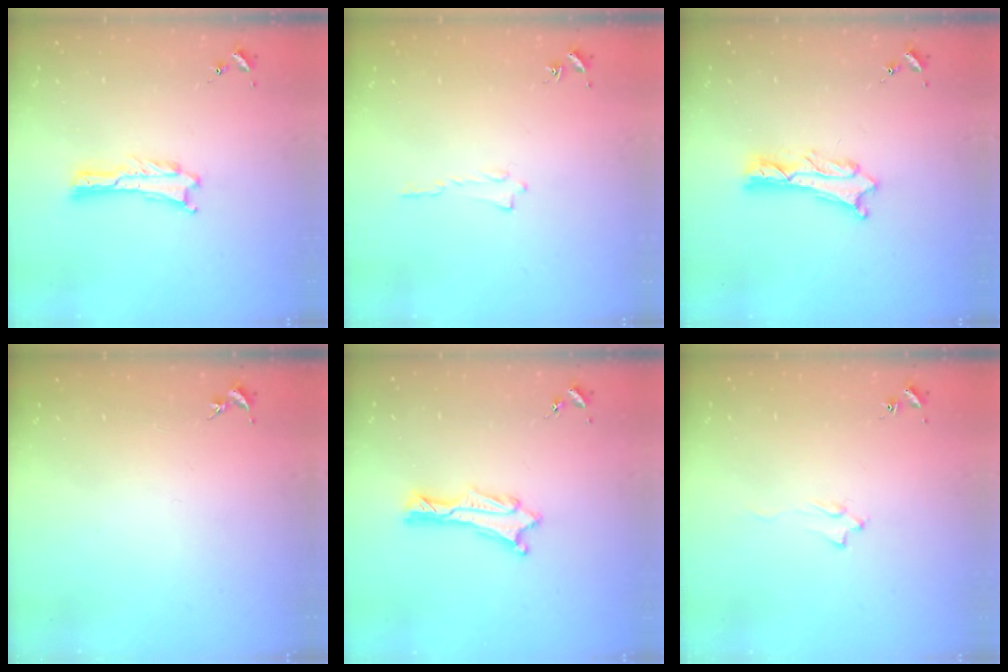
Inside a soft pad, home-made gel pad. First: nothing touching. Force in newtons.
{"total": 0.0}
{"total": 2.0, "press": 2.0, "slide": 0.2}
{"total": 0.0}
{"total": 0.9, "press": 0.8, "slide": 0.1}
{"total": 1.6, "press": 1.5, "slide": 0.2}